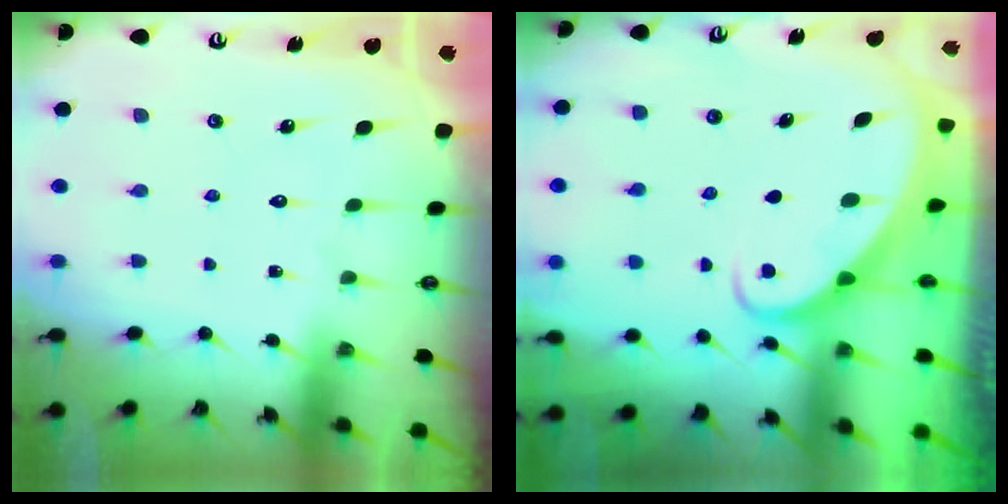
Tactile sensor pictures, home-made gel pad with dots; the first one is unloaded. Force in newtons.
{"total": 2.4, "press": 2.4, "slide": 0.2}